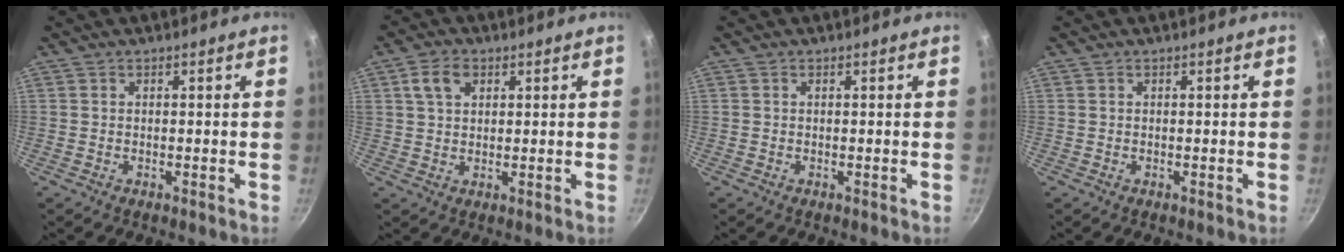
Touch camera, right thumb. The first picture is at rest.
{"total": 5.2, "force": [2.1, 3.5, 3.2], "torque": [-0.048, 0.003, 0.035]}
{"total": 0.0}
{"total": 0.0}